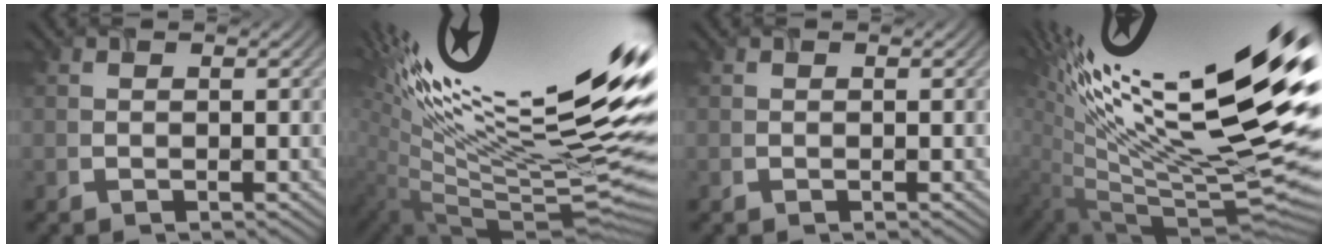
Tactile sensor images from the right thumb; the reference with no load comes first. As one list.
[{"total": 20.0, "force": [7.2, 4.2, 18.1], "torque": [-0.236, 0.041, 0.117]}, {"total": 0.0}, {"total": 18.2, "force": [6.6, 4.2, 16.4], "torque": [-0.207, 0.022, 0.108]}]